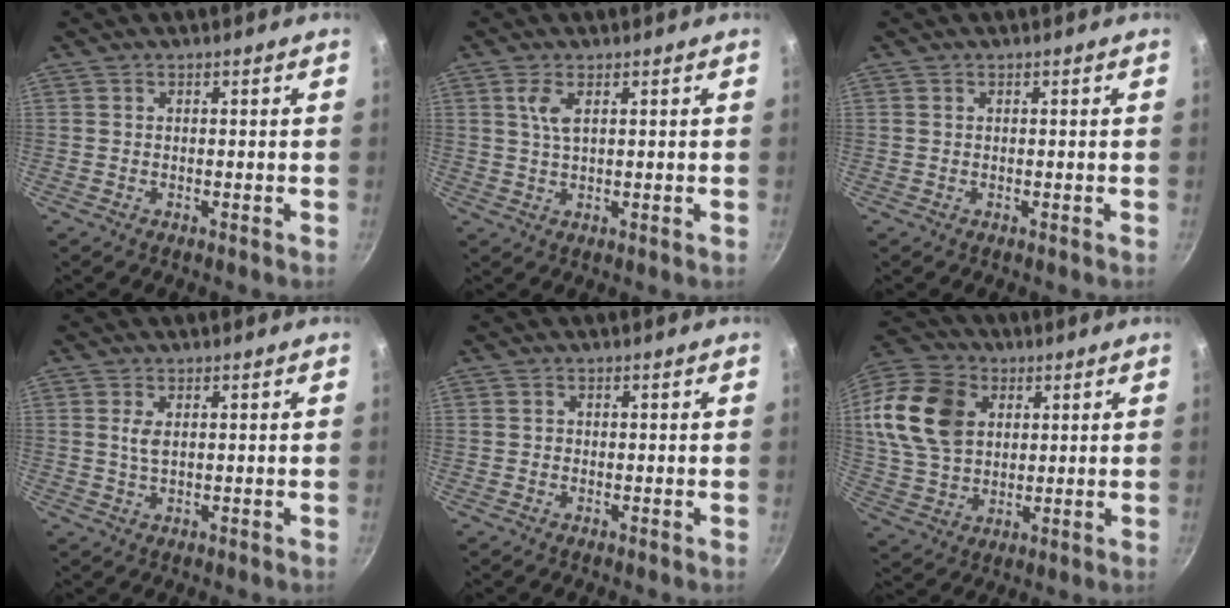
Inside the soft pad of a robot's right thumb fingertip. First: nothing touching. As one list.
[{"total": 3.3, "force": [1.2, 1.1, 2.9], "torque": [-0.064, -0.003, 0.027]}, {"total": 0.0}, {"total": 2.4, "force": [0.6, 1.1, 2.0], "torque": [-0.039, -0.005, 0.014]}, {"total": 0.6, "force": [-0.1, 0.6, 0.1], "torque": [0.001, 0.002, -0.003]}, {"total": 18.1, "force": [4.5, 13.5, 11.1], "torque": [-0.202, 0.003, 0.084]}]